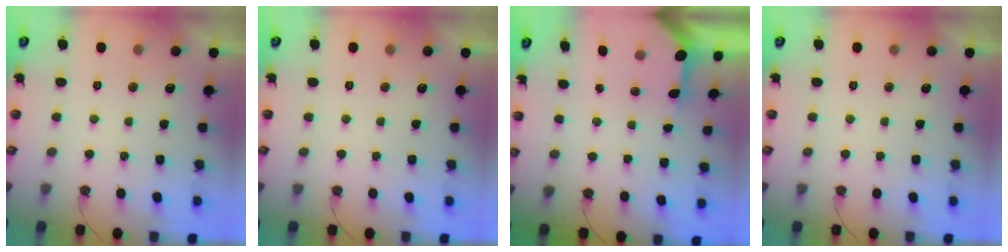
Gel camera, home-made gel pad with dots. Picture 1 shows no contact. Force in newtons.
{"total": 0.0}
{"total": 3.3, "press": 3.3, "slide": 0.3}
{"total": 0.0}